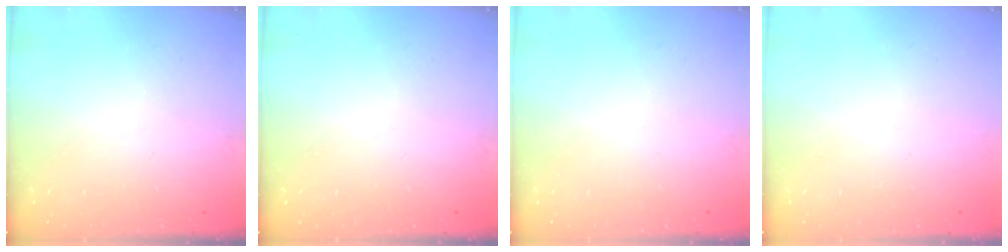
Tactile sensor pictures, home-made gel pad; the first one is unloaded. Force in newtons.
{"total": 0.0}
{"total": 3.5, "press": 3.4, "slide": 0.4}
{"total": 1.6, "press": 1.6, "slide": 0.1}